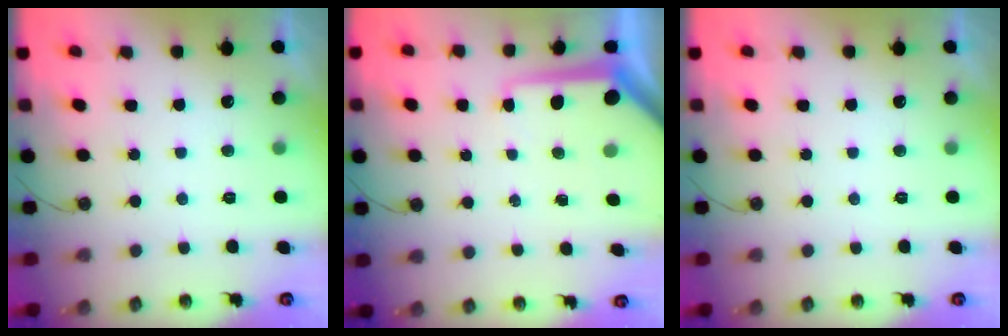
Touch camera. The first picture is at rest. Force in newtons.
{"total": 8.2, "press": 8.1, "slide": 0.7}
{"total": 0.0}